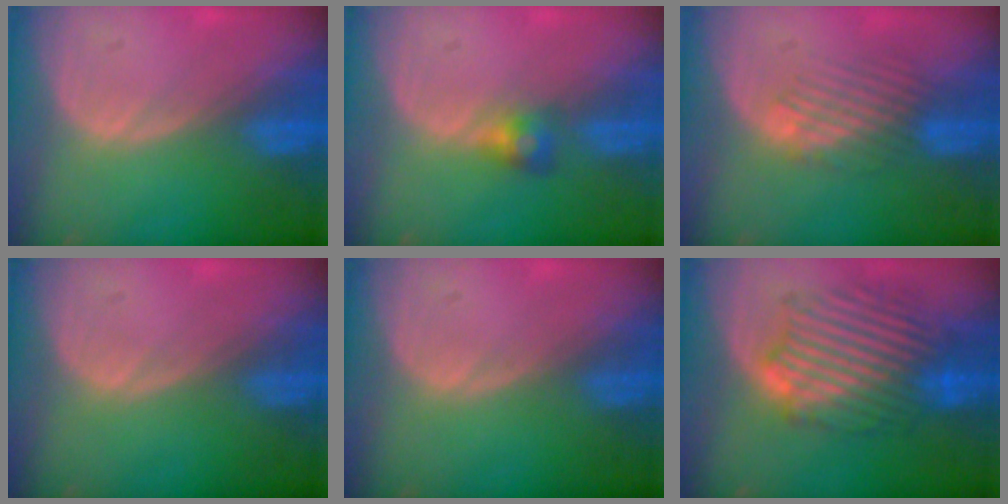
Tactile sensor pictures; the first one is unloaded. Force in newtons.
{"total": 2.6, "press": 2.5, "slide": 0.7}
{"total": 4.5, "press": 4.1, "slide": 1.9}
{"total": 0.0}
{"total": 0.0}
{"total": 10.0, "press": 10.0, "slide": 0.5}